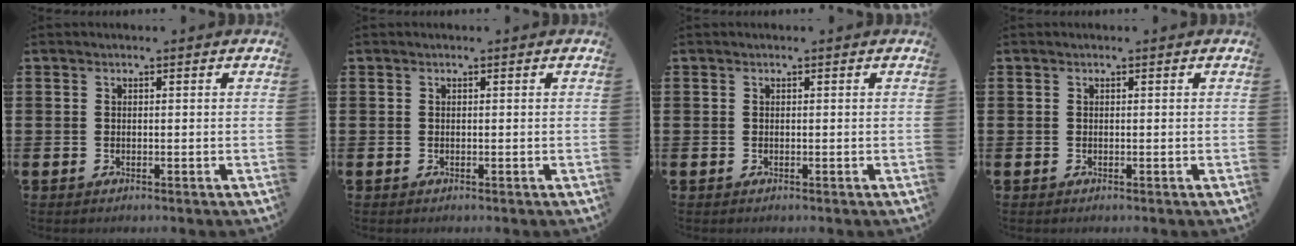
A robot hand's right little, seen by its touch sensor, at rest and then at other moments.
{"total": 0.0}
{"total": 0.0}
{"total": 0.0}